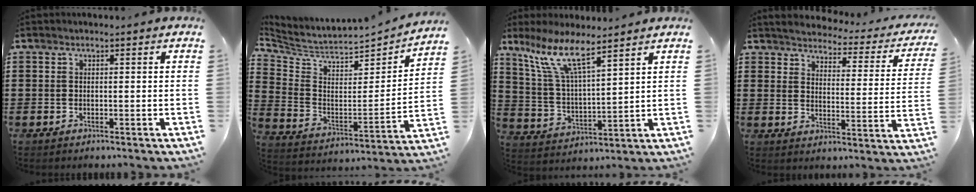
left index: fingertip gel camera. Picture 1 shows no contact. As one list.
[{"total": 4.5, "force": [4.2, 1.3, 0.8], "torque": [-0.046, -0.045, 0.068]}, {"total": 9.4, "force": [7.1, 1.6, 5.9], "torque": [-0.138, -0.025, 0.129]}, {"total": 2.9, "force": [2.8, 0.0, 0.5], "torque": [-0.024, -0.031, 0.039]}]